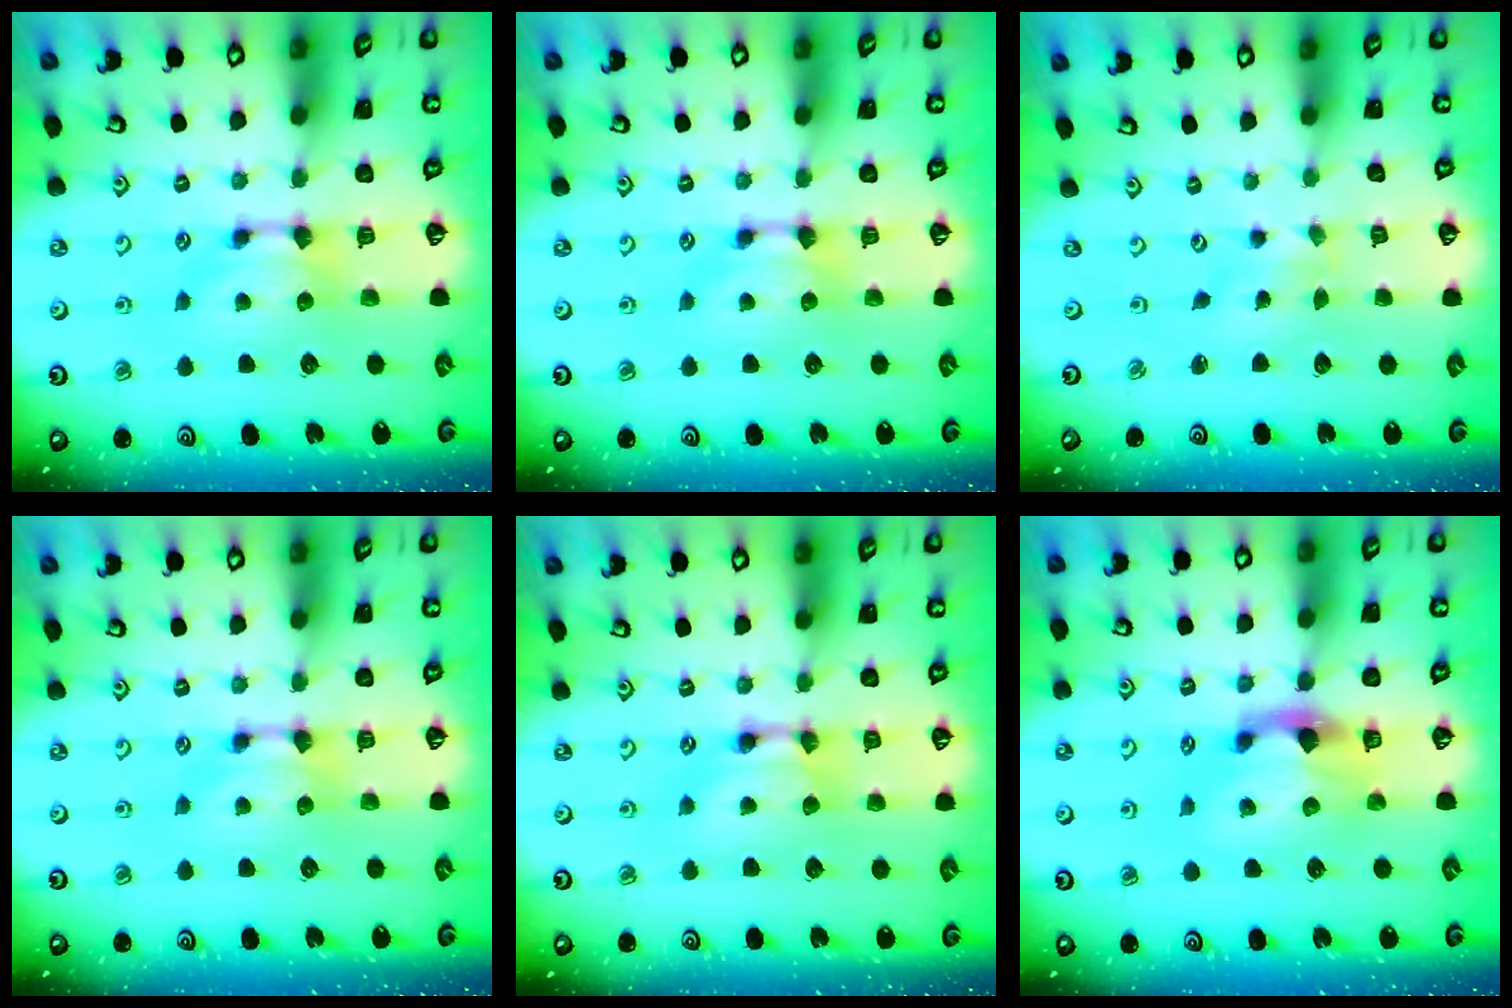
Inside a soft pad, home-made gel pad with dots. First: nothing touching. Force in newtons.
{"total": 0.0}
{"total": 4.2, "press": 4.2, "slide": 0.8}
{"total": 0.0}
{"total": 2.0, "press": 2.0, "slide": 0.1}
{"total": 3.0, "press": 2.6, "slide": 1.3}